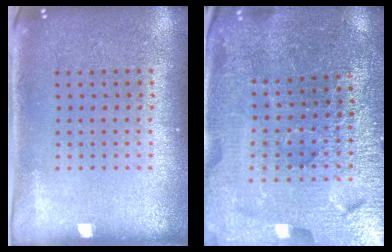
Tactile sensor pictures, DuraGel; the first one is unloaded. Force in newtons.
{"total": 4.1, "press": 4.0, "slide": 0.9}